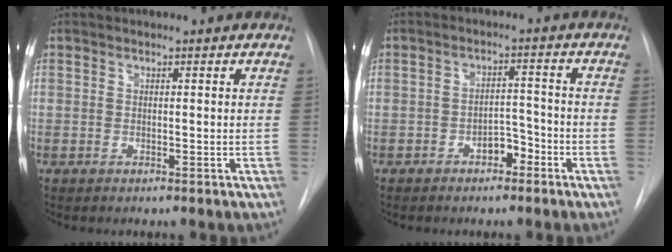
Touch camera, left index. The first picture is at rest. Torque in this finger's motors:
{"motor_torque": [0.23, 0.40, 0.03, 0.01]}